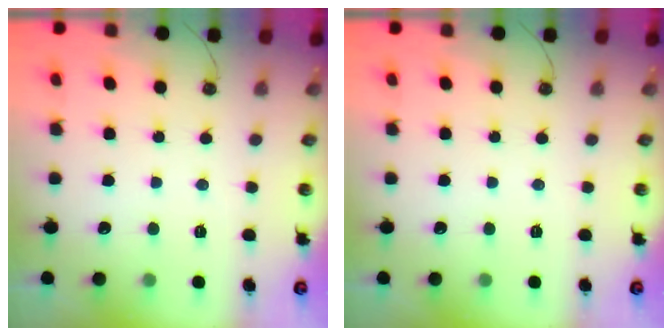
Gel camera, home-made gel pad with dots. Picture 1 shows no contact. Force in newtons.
{"total": 0.0}